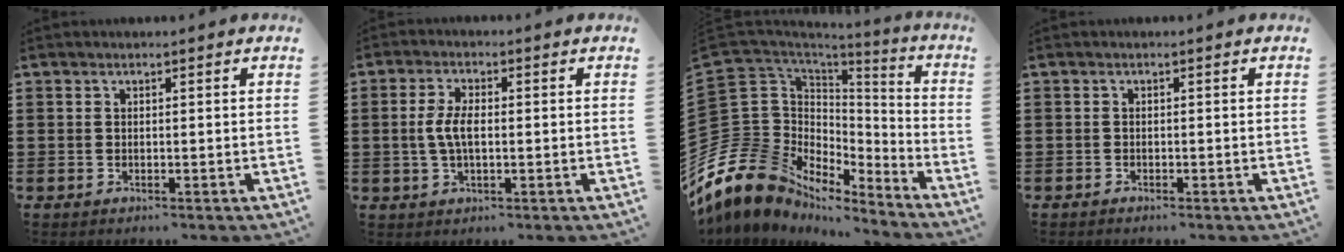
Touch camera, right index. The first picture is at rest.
{"total": 4.4, "force": [-0.2, 1.9, 4.0], "torque": [-0.098, -0.004, -0.011]}
{"total": 14.2, "force": [-7.3, 10.6, 5.9], "torque": [-0.185, -0.022, -0.132]}
{"total": 0.6, "force": [-0.6, 0.1, 0.1], "torque": [-0.003, -0.001, -0.013]}